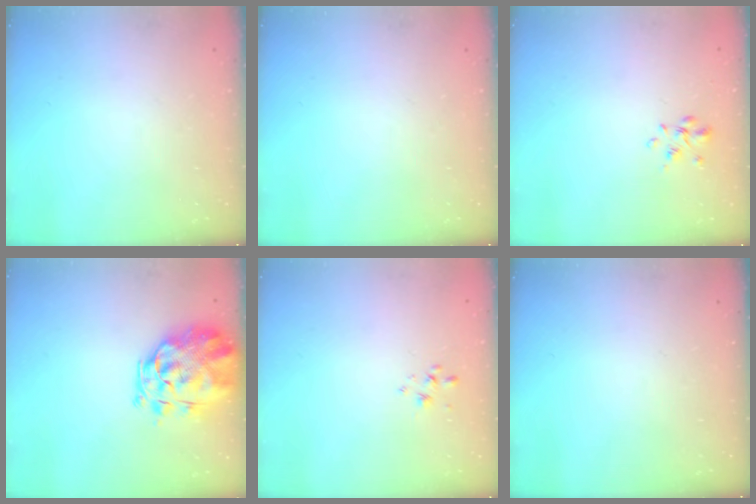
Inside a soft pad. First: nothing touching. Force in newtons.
{"total": 0.0}
{"total": 2.4, "press": 2.3, "slide": 0.8}
{"total": 3.6, "press": 3.2, "slide": 1.5}
{"total": 1.7, "press": 1.6, "slide": 0.5}
{"total": 0.0}